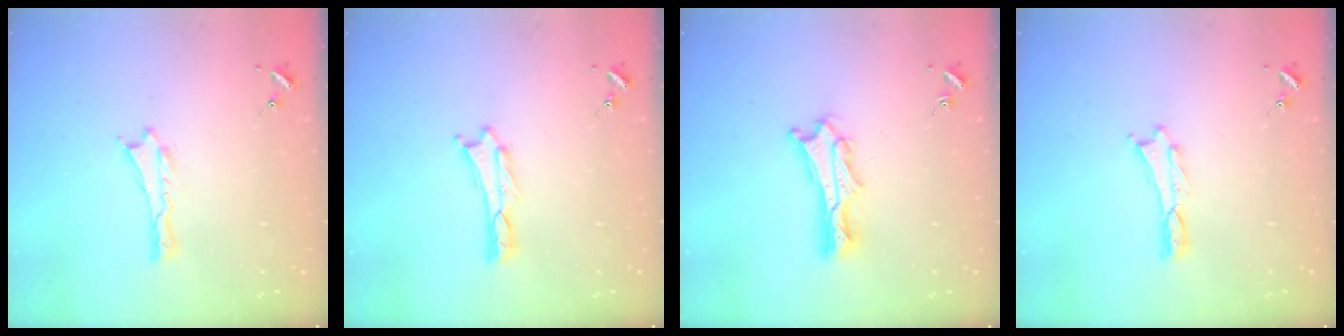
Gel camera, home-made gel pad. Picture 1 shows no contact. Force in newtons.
{"total": 0.0}
{"total": 3.9, "press": 3.9, "slide": 0.4}
{"total": 0.0}